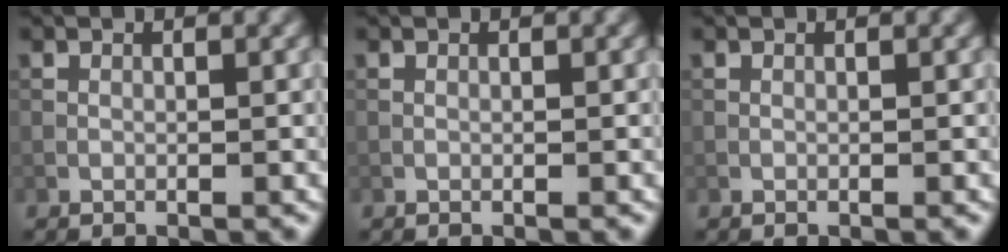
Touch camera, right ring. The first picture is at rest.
{"total": 0.0}
{"total": 0.0}